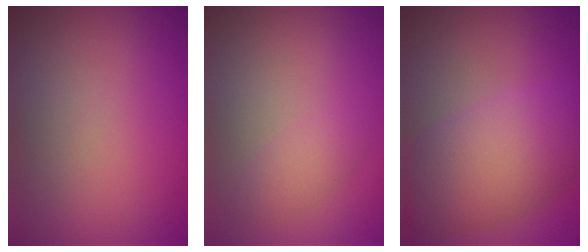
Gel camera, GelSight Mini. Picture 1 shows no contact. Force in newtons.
{"total": 1.5, "press": 1.5, "slide": 0.1}
{"total": 7.5, "press": 7.5, "slide": 0.2}